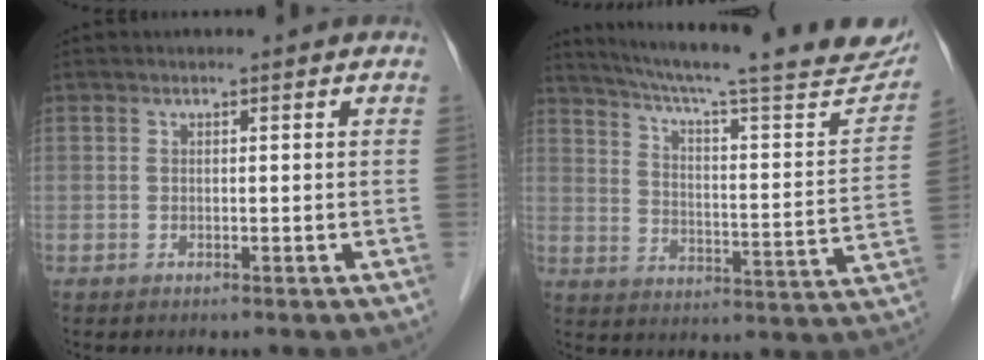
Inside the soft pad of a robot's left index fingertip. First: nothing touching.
{"total": 27.2, "force": [23.4, 2.7, 13.6], "torque": [-0.207, -0.042, 0.300]}